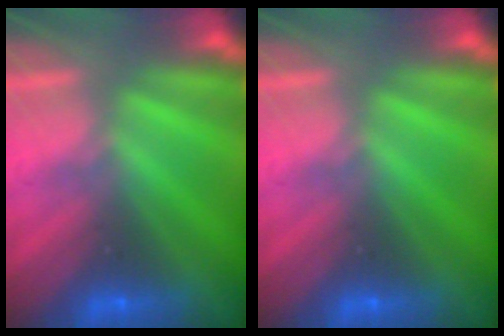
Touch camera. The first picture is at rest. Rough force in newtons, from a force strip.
{"total": 0.0}